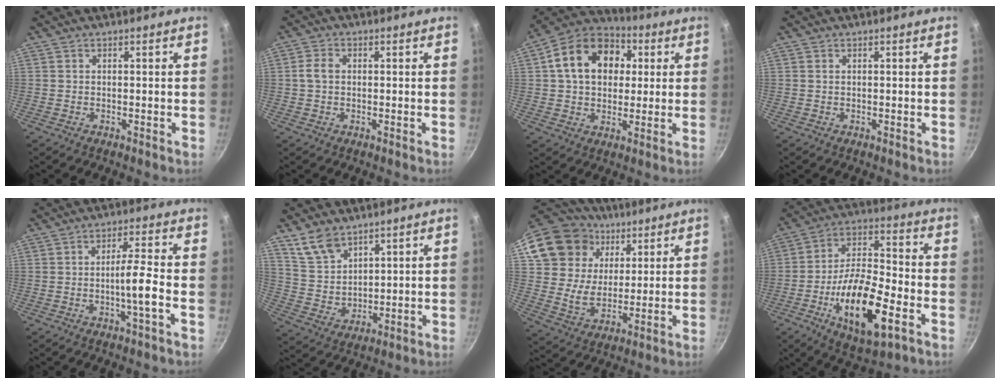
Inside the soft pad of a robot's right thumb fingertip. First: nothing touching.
{"total": 3.0, "force": [0.2, 2.3, 2.0], "torque": [-0.039, 0.010, -0.001]}
{"total": 16.9, "force": [3.8, 12.6, 10.6], "torque": [-0.154, 0.025, 0.049]}
{"total": 0.0}
{"total": 6.2, "force": [-1.8, -0.2, 5.9], "torque": [-0.106, 0.017, -0.033]}
{"total": 8.4, "force": [5.8, 4.9, 3.5], "torque": [-0.047, -0.027, 0.126]}
{"total": 18.9, "force": [8.8, 15.0, 7.6], "torque": [-0.132, -0.002, 0.161]}
{"total": 19.3, "force": [-6.6, 7.5, 16.5], "torque": [-0.281, 0.031, -0.116]}